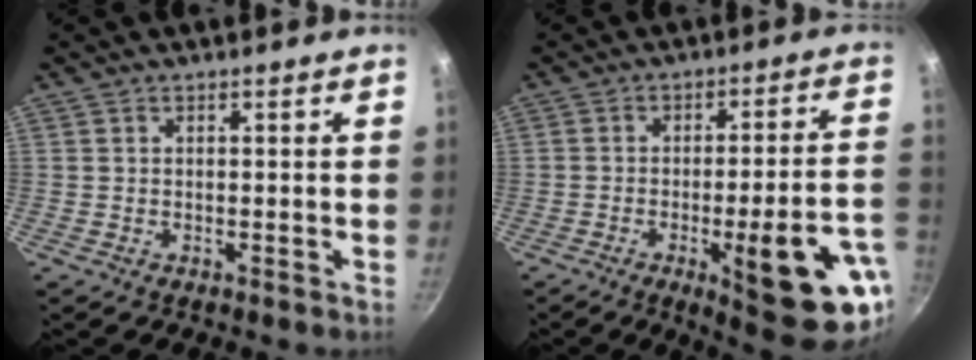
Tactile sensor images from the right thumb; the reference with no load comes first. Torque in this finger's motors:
{"motor_torque": [2.75, 2.27, 1.59, -0.78, 0.38]}